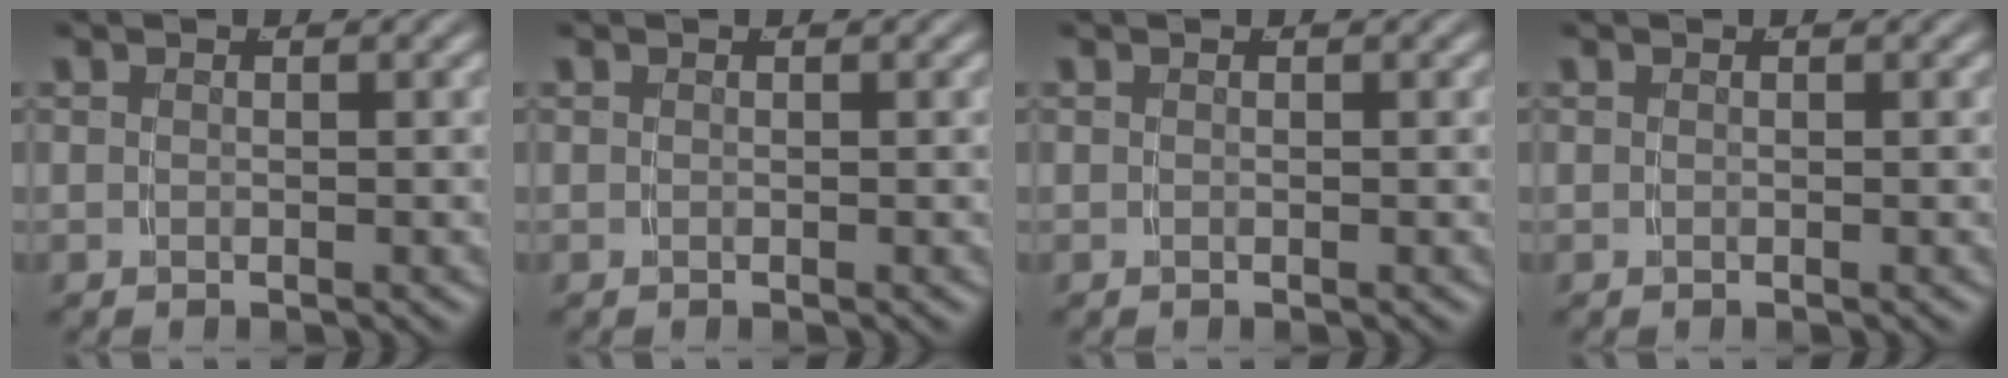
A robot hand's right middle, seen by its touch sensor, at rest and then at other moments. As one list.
[{"total": 0.0}, {"total": 0.0}, {"total": 0.0}]